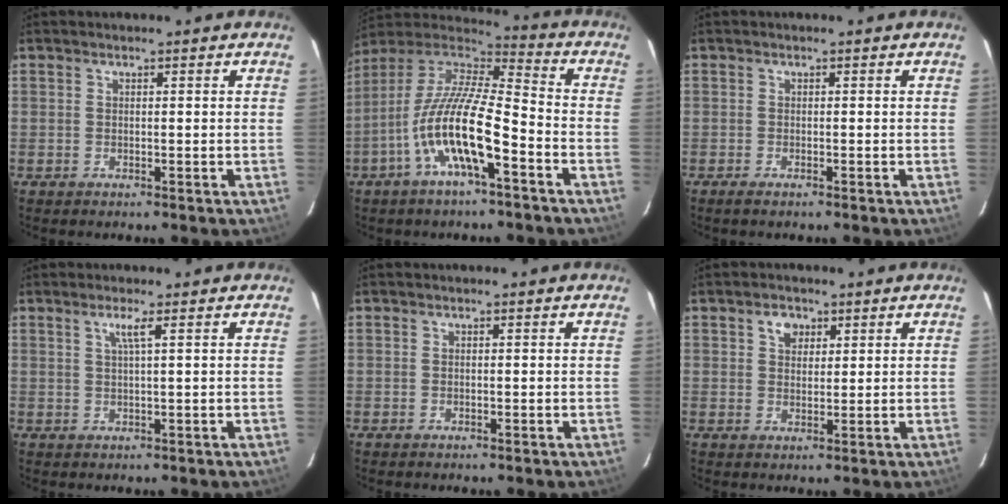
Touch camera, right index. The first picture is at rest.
{"total": 16.5, "force": [-6.7, 3.7, 14.7], "torque": [-0.277, -0.012, -0.135]}
{"total": 1.2, "force": [-1.0, 0.2, 0.7], "torque": [-0.015, -0.004, -0.019]}
{"total": 2.1, "force": [1.0, -0.5, 1.8], "torque": [-0.034, 0.000, 0.020]}
{"total": 0.0}
{"total": 3.4, "force": [1.6, 2.6, 1.5], "torque": [-0.017, 0.010, 0.029]}